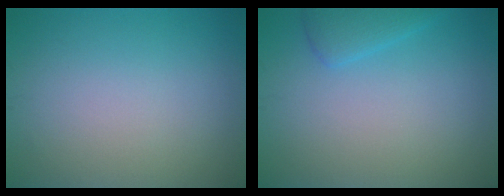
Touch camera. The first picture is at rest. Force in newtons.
{"total": 2.0, "press": 2.0, "slide": 0.2}